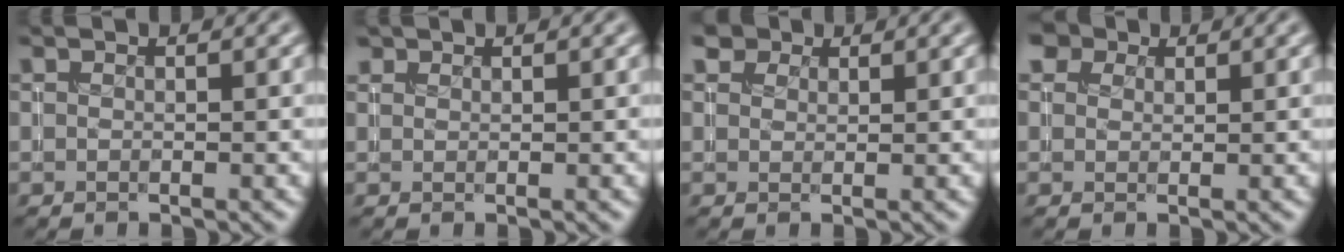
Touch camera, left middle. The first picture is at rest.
{"total": 0.8, "force": [0.7, 0.4, 0.1], "torque": [0.001, -0.001, 0.014]}
{"total": 3.1, "force": [2.3, 1.8, 1.2], "torque": [-0.027, 0.000, 0.034]}
{"total": 4.2, "force": [2.8, 2.6, 1.9], "torque": [-0.045, 0.012, 0.033]}